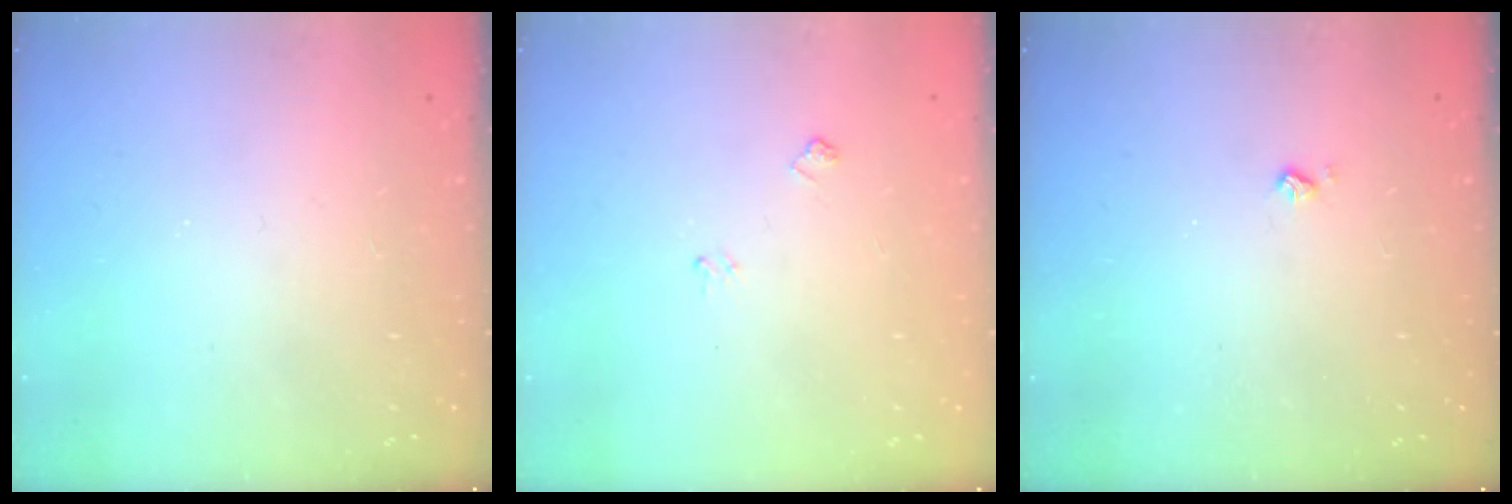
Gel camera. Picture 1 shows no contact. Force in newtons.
{"total": 4.5, "press": 4.4, "slide": 0.6}
{"total": 2.7, "press": 2.7, "slide": 0.4}